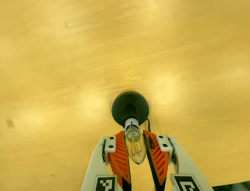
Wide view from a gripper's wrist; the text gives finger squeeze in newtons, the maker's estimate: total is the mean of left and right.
{"total": 16.1, "left": 15.5, "right": 16.7}